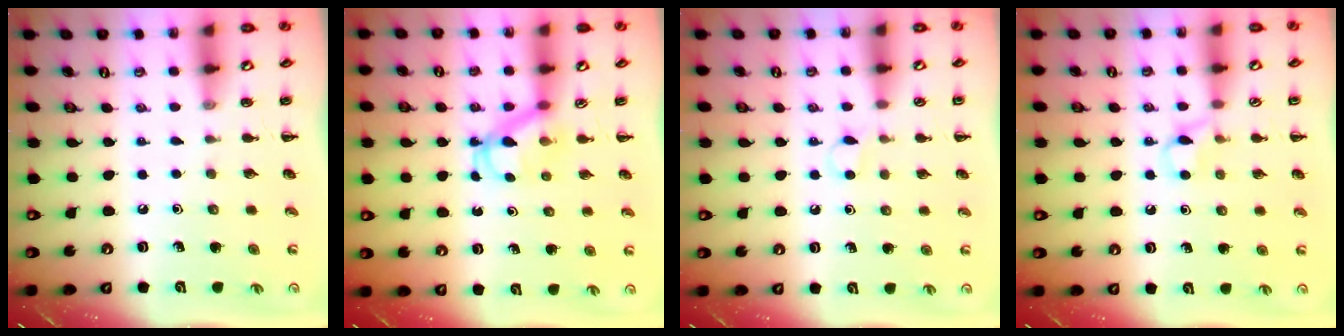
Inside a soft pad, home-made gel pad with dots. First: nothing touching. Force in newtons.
{"total": 4.3, "press": 4.2, "slide": 0.7}
{"total": 3.2, "press": 3.0, "slide": 1.1}
{"total": 4.3, "press": 4.0, "slide": 1.5}